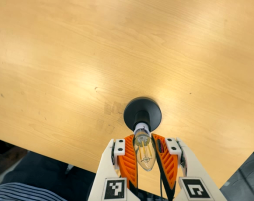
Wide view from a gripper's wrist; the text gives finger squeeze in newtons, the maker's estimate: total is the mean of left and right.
{"total": 22.0, "left": 21.5, "right": 22.6}